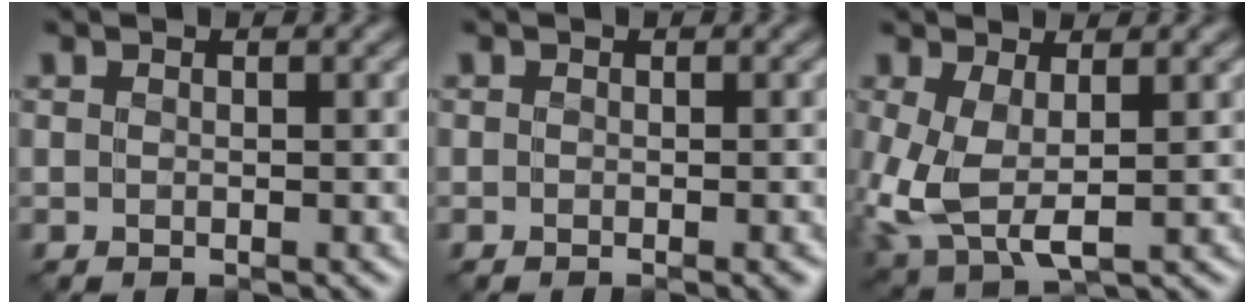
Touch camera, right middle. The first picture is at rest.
{"total": 1.1, "force": [-0.7, 0.2, 0.8], "torque": [-0.010, -0.005, -0.008]}
{"total": 5.3, "force": [-0.4, 2.8, 4.5], "torque": [-0.125, -0.012, 0.000]}